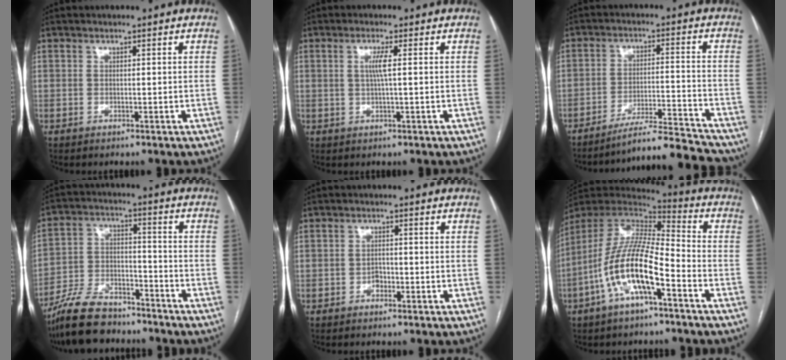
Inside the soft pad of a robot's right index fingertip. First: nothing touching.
{"total": 2.7, "force": [0.4, -0.3, 2.7], "torque": [-0.055, 0.000, 0.006]}
{"total": 12.3, "force": [-12.0, -0.5, 2.9], "torque": [-0.034, 0.012, -0.188]}
{"total": 12.5, "force": [-10.5, 4.3, 5.1], "torque": [-0.108, 0.000, -0.192]}
{"total": 1.6, "force": [-0.9, 1.0, 0.8], "torque": [-0.013, 0.006, -0.015]}
{"total": 15.3, "force": [-6.2, 3.5, 13.6], "torque": [-0.280, 0.006, -0.115]}